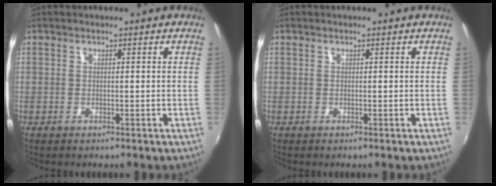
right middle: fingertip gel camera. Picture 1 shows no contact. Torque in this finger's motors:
{"motor_torque": [0.18, -0.10, 0.04, 0.01]}